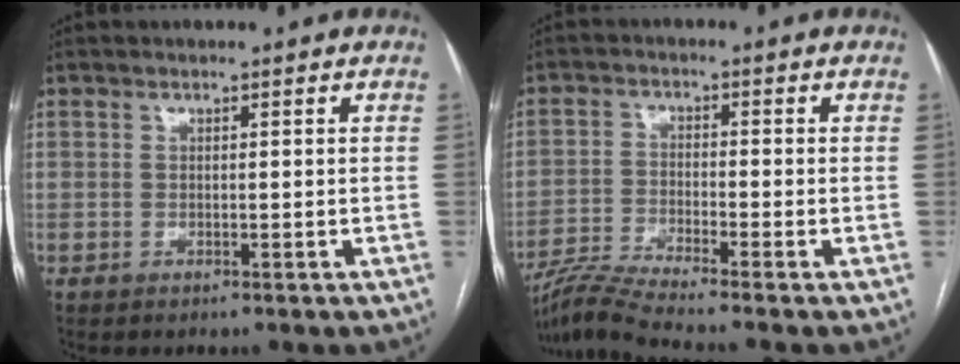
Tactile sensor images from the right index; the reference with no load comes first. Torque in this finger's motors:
{"motor_torque": [-0.01, -0.43, -0.08, 0.00]}